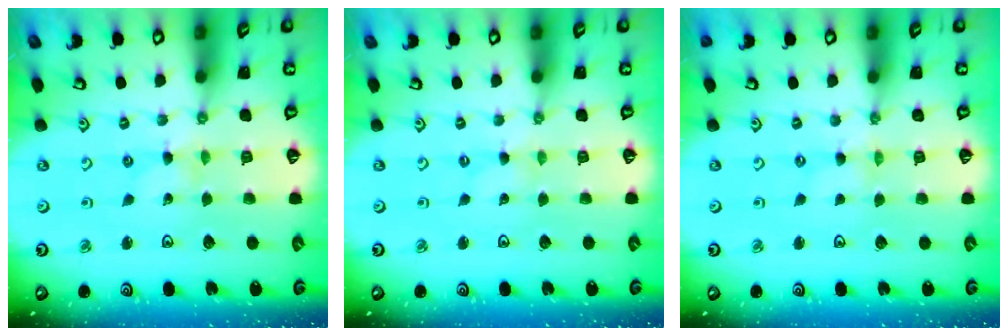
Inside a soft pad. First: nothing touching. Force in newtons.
{"total": 0.0}
{"total": 0.0}